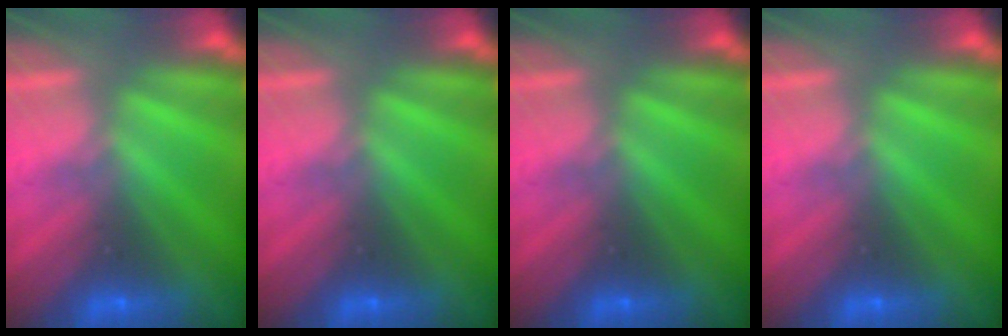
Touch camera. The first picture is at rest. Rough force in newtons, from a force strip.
{"total": 0.0}
{"total": 0.0}
{"total": 0.0}